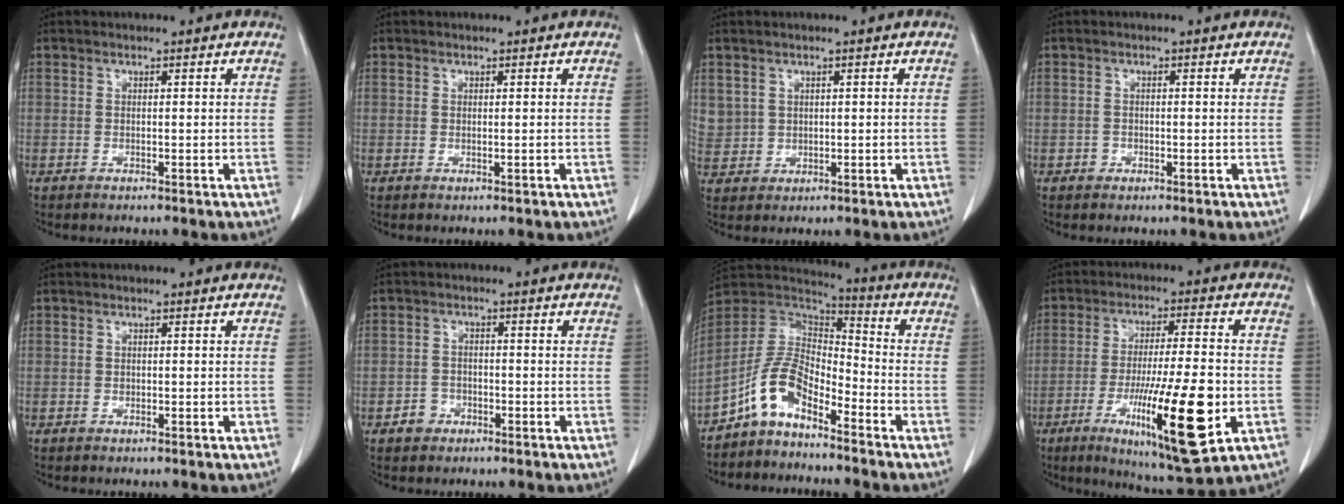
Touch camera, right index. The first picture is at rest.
{"total": 0.0}
{"total": 4.6, "force": [1.7, 4.2, 1.0], "torque": [-0.029, 0.009, 0.048]}
{"total": 1.0, "force": [-0.4, 1.0, 0.2], "torque": [0.001, 0.004, -0.007]}
{"total": 0.0}
{"total": 2.8, "force": [-1.4, 2.3, 0.7], "torque": [-0.006, 0.009, -0.023]}
{"total": 9.4, "force": [-6.1, 4.4, 5.7], "torque": [-0.123, 0.029, -0.126]}
{"total": 17.4, "force": [-5.4, 1.9, 16.5], "torque": [-0.277, -0.029, -0.080]}